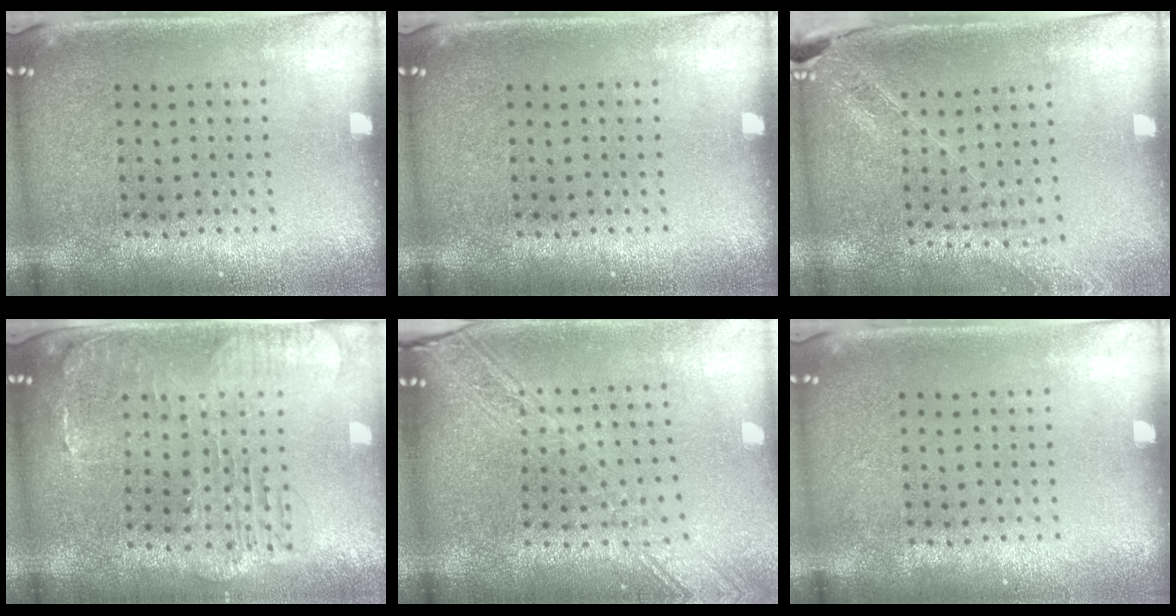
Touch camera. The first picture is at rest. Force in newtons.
{"total": 0.0}
{"total": 1.5, "press": 1.4, "slide": 0.4}
{"total": 1.5, "press": 1.4, "slide": 0.4}
{"total": 2.5, "press": 2.1, "slide": 1.4}
{"total": 0.0}